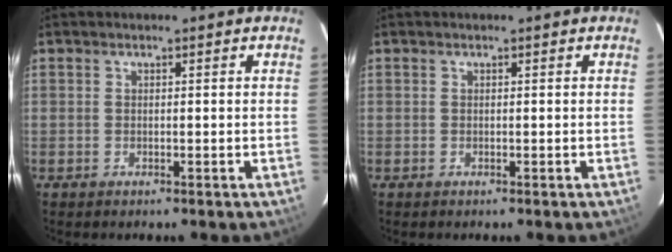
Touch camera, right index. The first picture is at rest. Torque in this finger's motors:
{"motor_torque": [0.30, 0.00, 0.04, 0.01]}